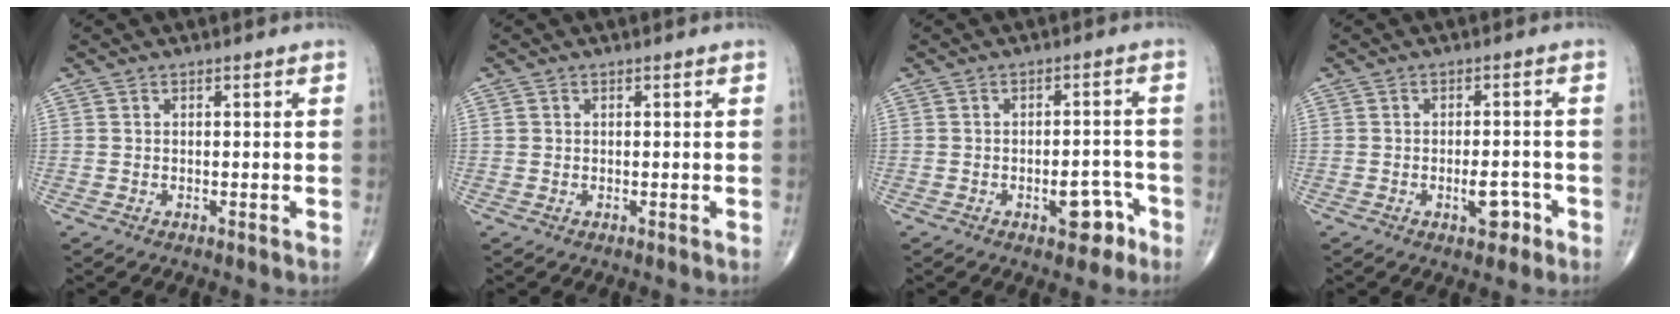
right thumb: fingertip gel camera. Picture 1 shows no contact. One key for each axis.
{"total": 0.5, "fx": 0.1, "fy": 0.5, "fz": 0.1, "tx": 0.000, "ty": 0.001, "tz": 0.002}
{"total": 5.6, "fx": -3.0, "fy": 2.8, "fz": 3.9, "tx": -0.033, "ty": 0.030, "tz": -0.035}
{"total": 4.1, "fx": -1.9, "fy": 1.9, "fz": 3.1, "tx": -0.035, "ty": 0.011, "tz": -0.023}